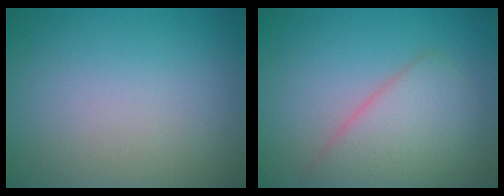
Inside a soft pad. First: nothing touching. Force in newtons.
{"total": 4.6, "press": 4.6, "slide": 0.2}